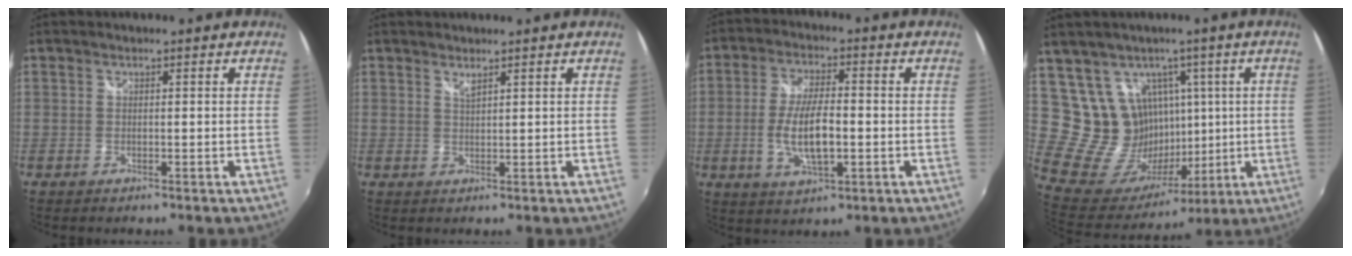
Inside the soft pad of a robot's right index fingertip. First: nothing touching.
{"total": 1.4, "force": [1.2, 0.1, 0.7], "torque": [-0.013, -0.001, 0.020]}
{"total": 9.8, "force": [-1.8, 3.5, 9.0], "torque": [-0.178, -0.005, -0.031]}
{"total": 15.9, "force": [6.1, 13.8, 5.2], "torque": [-0.127, 0.017, 0.135]}